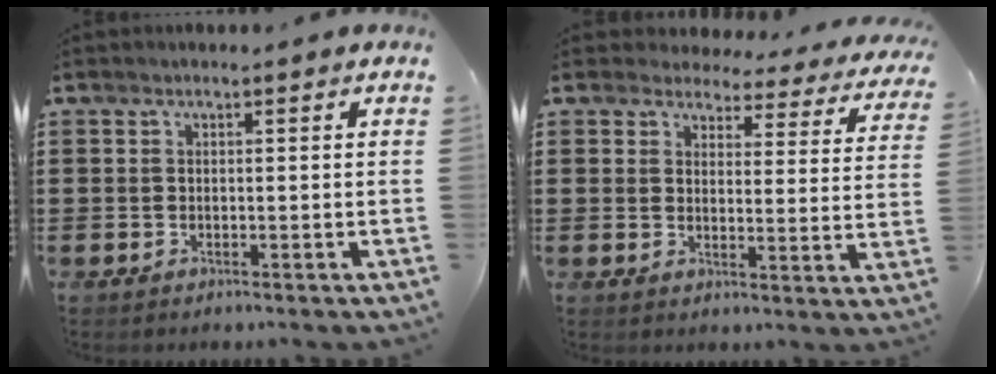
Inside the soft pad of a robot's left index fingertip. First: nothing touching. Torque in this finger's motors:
{"motor_torque": [2.14, 0.00, 0.41, 0.00]}